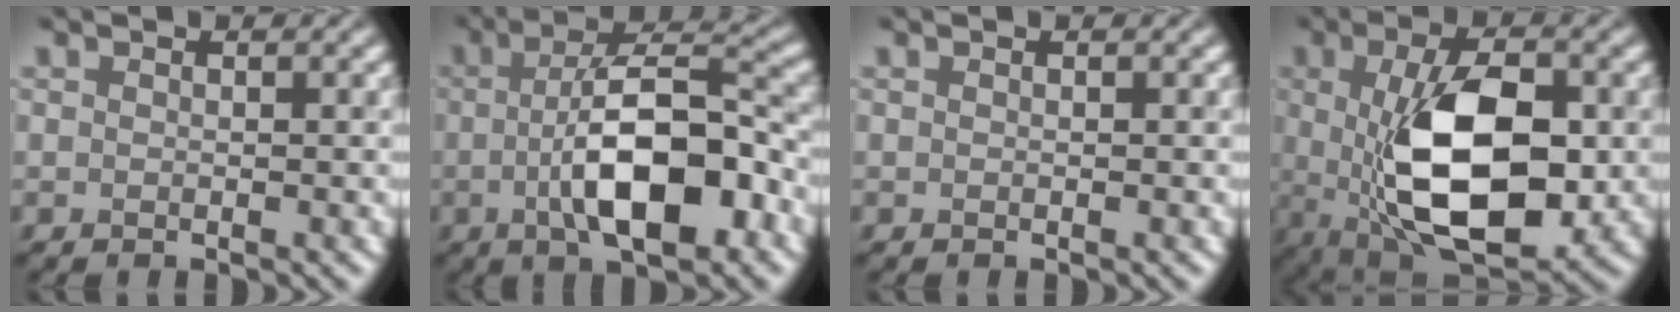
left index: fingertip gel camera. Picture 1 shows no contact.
{"total": 9.8, "force": [-2.1, 3.6, 8.9], "torque": [-0.143, 0.010, -0.037]}
{"total": 0.0}
{"total": 12.0, "force": [-0.4, 5.8, 10.5], "torque": [-0.177, -0.015, 0.002]}